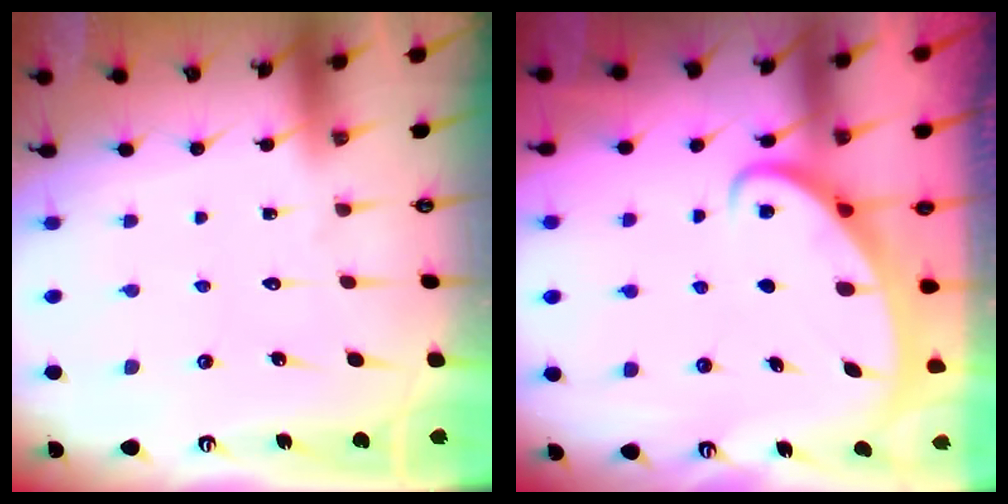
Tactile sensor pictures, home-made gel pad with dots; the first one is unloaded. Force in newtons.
{"total": 2.5, "press": 2.5, "slide": 0.3}